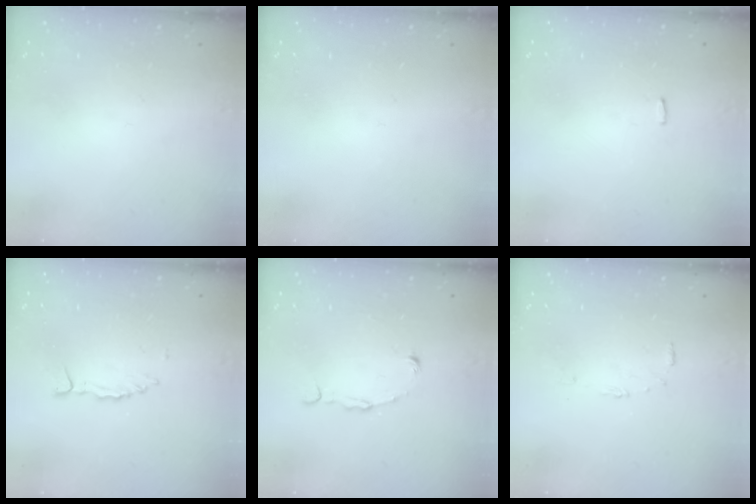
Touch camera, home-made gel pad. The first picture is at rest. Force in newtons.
{"total": 0.0}
{"total": 2.2, "press": 2.1, "slide": 0.4}
{"total": 1.7, "press": 1.7, "slide": 0.2}
{"total": 2.8, "press": 2.8, "slide": 0.1}
{"total": 5.2, "press": 5.1, "slide": 0.4}